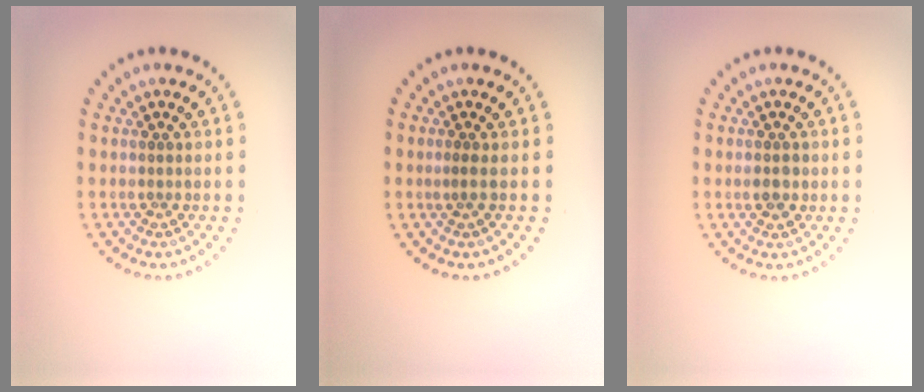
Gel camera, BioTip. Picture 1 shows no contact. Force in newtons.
{"total": 0.6, "press": 0.3, "slide": 0.6}
{"total": 1.4, "press": 1.4, "slide": 0.1}